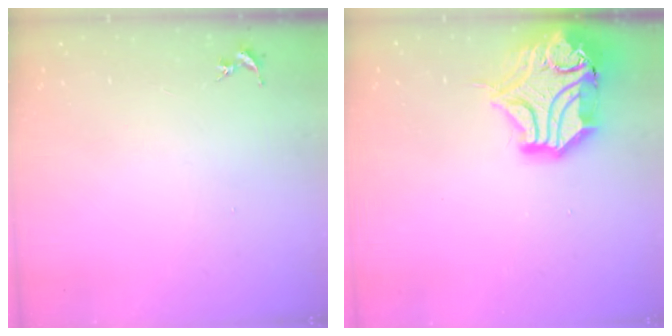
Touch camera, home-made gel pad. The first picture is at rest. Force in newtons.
{"total": 21.7, "press": 21.5, "slide": 2.9}